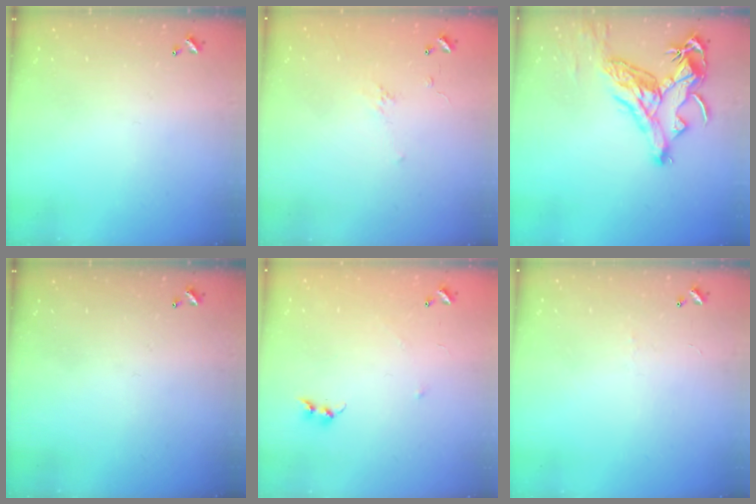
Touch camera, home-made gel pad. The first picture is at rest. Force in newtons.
{"total": 6.9, "press": 6.9, "slide": 0.7}
{"total": 6.8, "press": 6.6, "slide": 1.6}
{"total": 0.0}
{"total": 5.1, "press": 5.0, "slide": 0.7}
{"total": 2.7, "press": 2.6, "slide": 0.5}